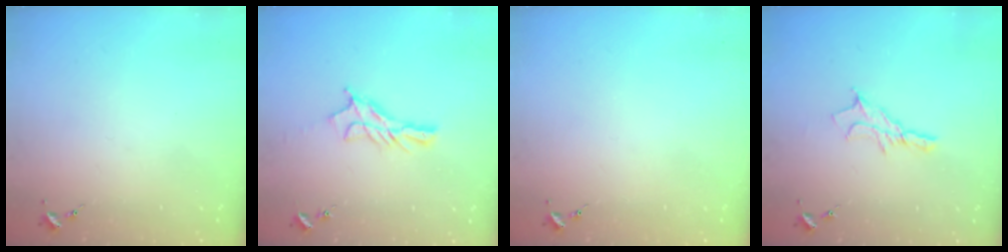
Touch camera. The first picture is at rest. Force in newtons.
{"total": 10.0, "press": 10.0, "slide": 0.7}
{"total": 0.0}
{"total": 8.7, "press": 8.6, "slide": 0.5}